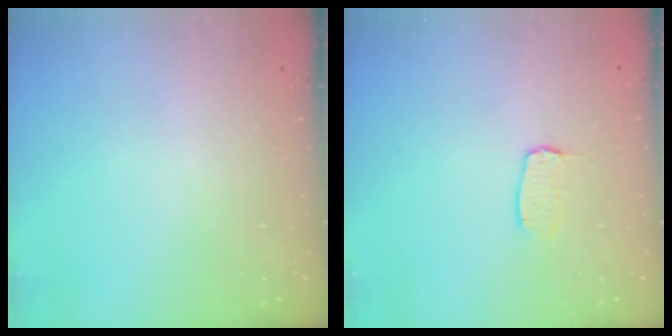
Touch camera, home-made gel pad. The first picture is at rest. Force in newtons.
{"total": 4.0, "press": 4.0, "slide": 0.3}